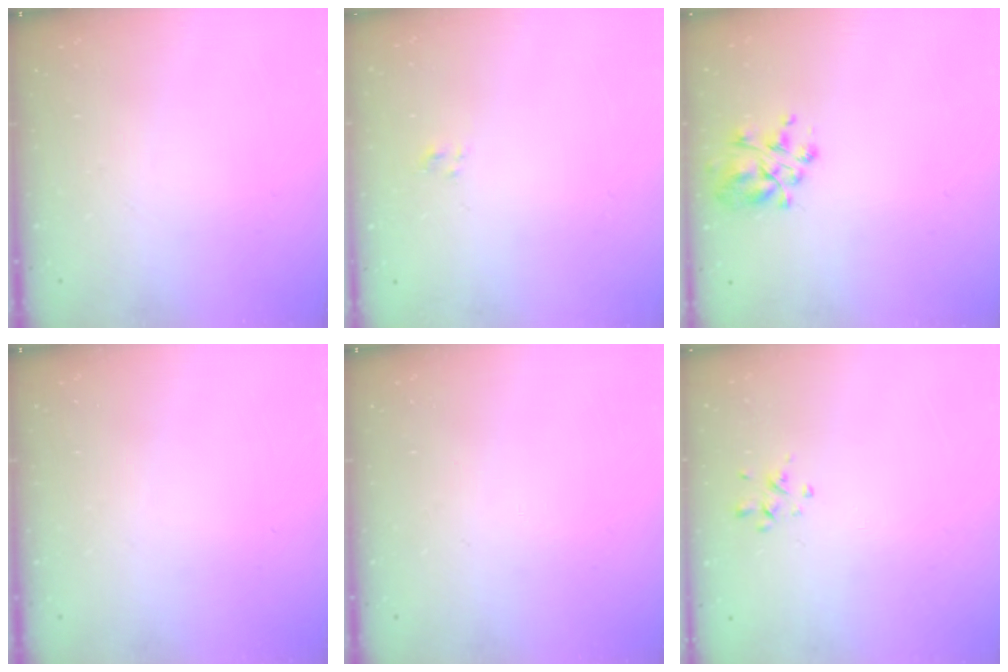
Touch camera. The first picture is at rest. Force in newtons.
{"total": 1.2, "press": 1.0, "slide": 0.7}
{"total": 6.5, "press": 6.3, "slide": 1.6}
{"total": 0.0}
{"total": 0.0}
{"total": 0.6, "press": 0.2, "slide": 0.5}